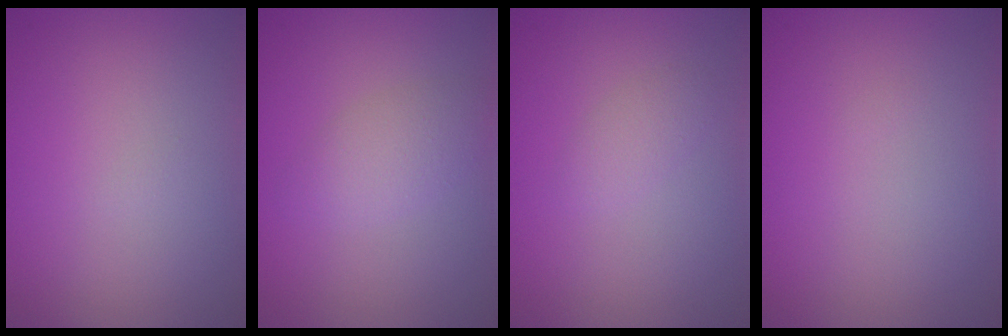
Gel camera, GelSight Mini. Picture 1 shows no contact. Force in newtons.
{"total": 2.4, "press": 2.4, "slide": 0.0}
{"total": 1.2, "press": 1.2, "slide": 0.0}
{"total": 0.0}